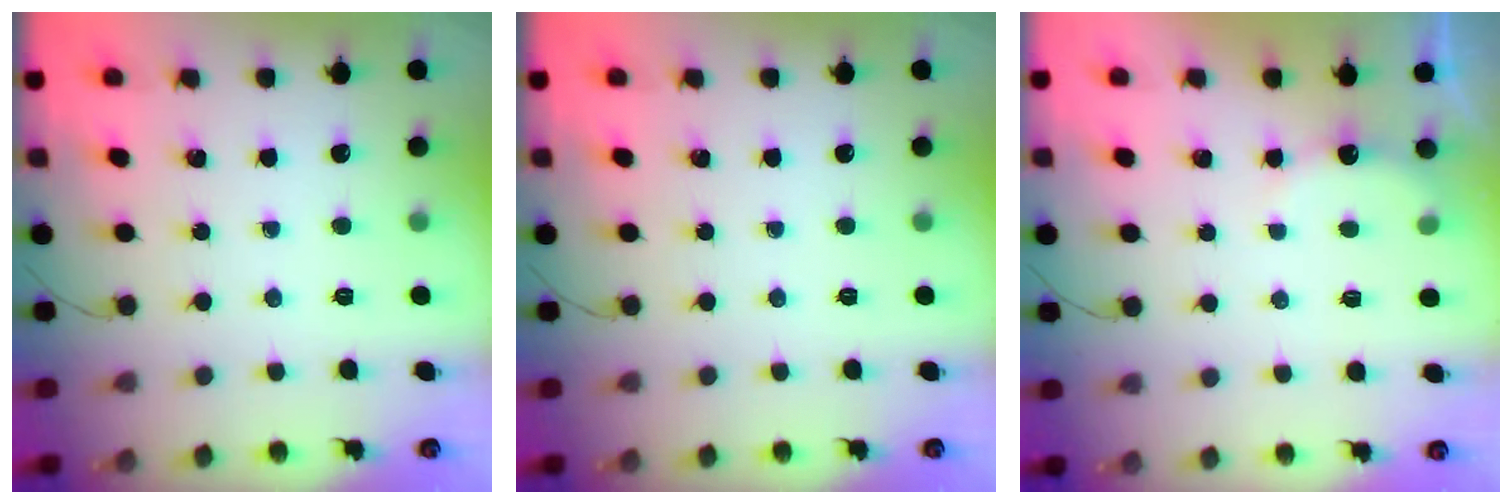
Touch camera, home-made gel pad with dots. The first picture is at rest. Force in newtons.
{"total": 0.0}
{"total": 5.6, "press": 5.5, "slide": 1.1}